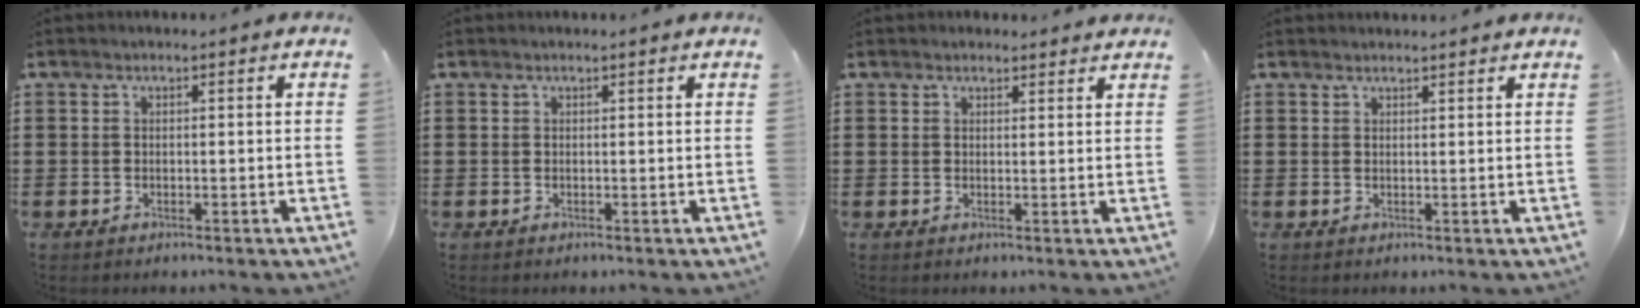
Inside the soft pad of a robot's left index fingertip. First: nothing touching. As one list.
[{"total": 0.0}, {"total": 1.6, "force": [1.6, 0.5, 0.1], "torque": [-0.004, 0.003, 0.031]}, {"total": 1.2, "force": [1.2, 0.3, -0.2], "torque": [0.000, 0.000, 0.023]}]